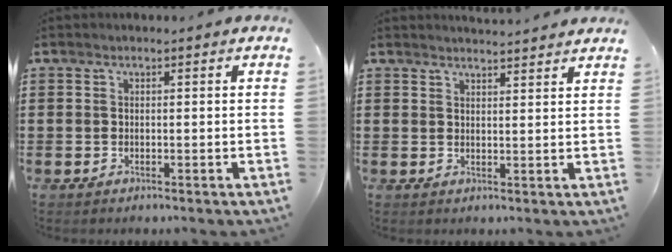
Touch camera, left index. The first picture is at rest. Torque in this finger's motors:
{"motor_torque": [-0.45, 0.76, -0.02, -0.02]}